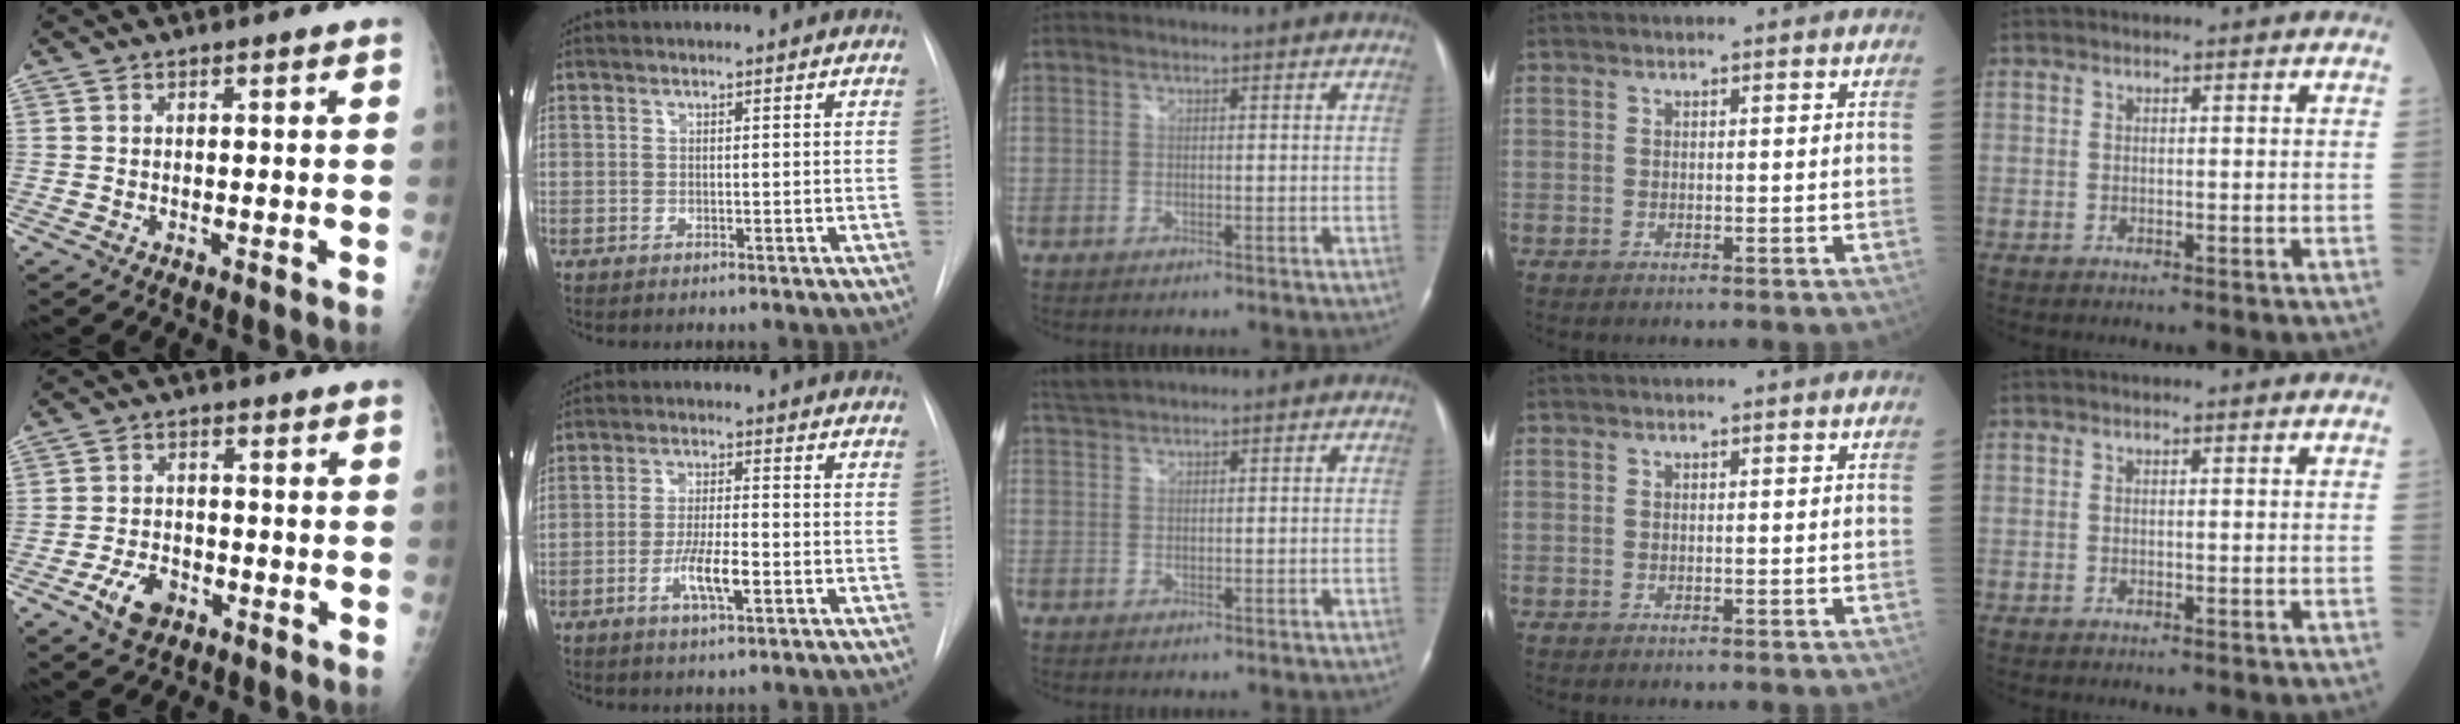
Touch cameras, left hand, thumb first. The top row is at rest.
{"thumb": {"total": 5.9, "force": [-3.0, 3.8, 3.4], "torque": [-0.055, 0.014, -0.050]}, "index": {"total": 5.8, "force": [-2.1, 1.1, 5.3], "torque": [-0.100, -0.004, -0.036]}, "middle": {"total": 2.2, "force": [2.2, 0.0, 0.5], "torque": [-0.017, 0.012, 0.046]}}